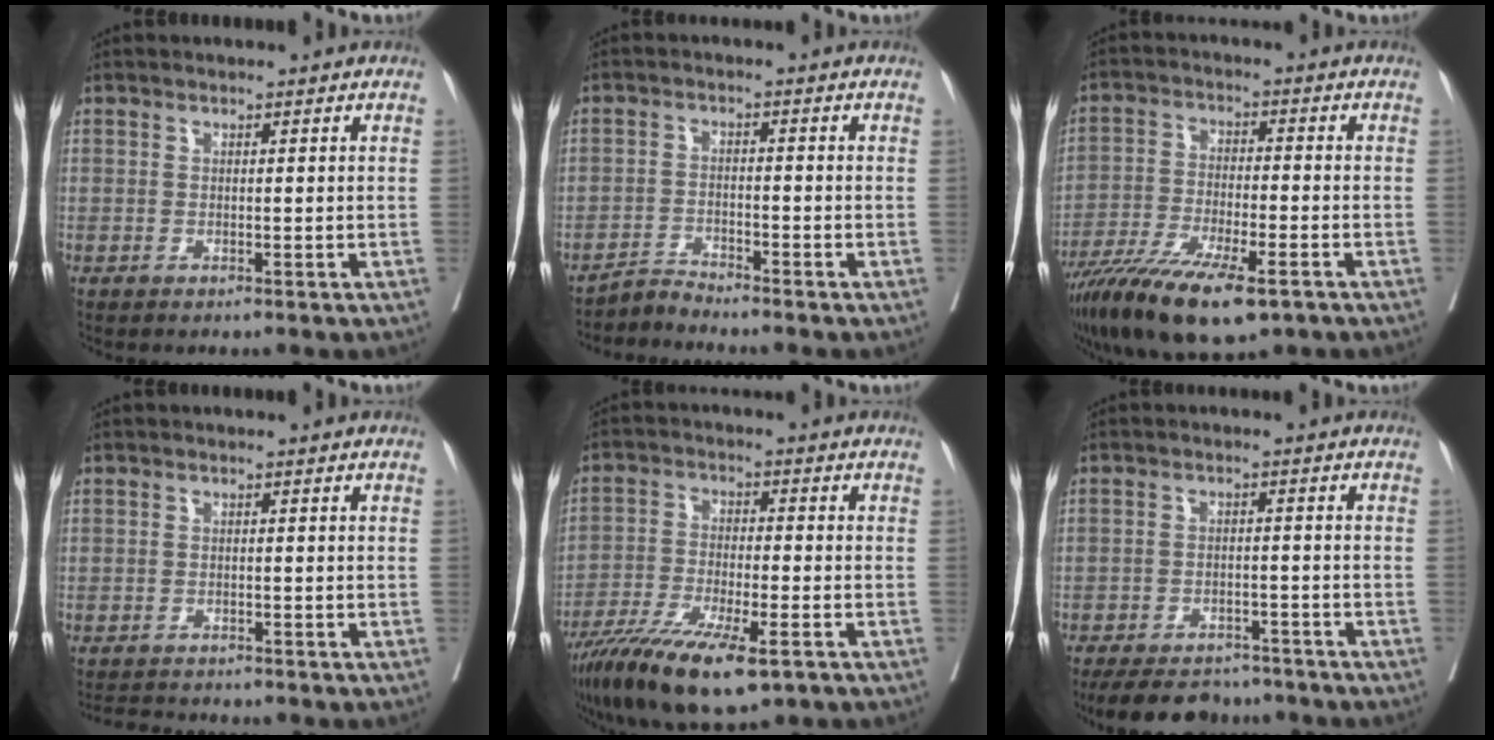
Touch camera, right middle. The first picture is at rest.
{"total": 2.7, "force": [-2.5, -0.6, -0.9], "torque": [0.023, -0.013, -0.045]}
{"total": 15.5, "force": [-10.4, 3.6, 10.9], "torque": [-0.194, -0.041, -0.177]}
{"total": 3.1, "force": [-3.1, 0.4, 0.1], "torque": [0.003, -0.012, -0.050]}
{"total": 14.4, "force": [-9.3, 3.1, 10.5], "torque": [-0.191, -0.038, -0.158]}
{"total": 11.6, "force": [-10.1, 4.4, 3.6], "torque": [-0.060, 0.002, -0.138]}